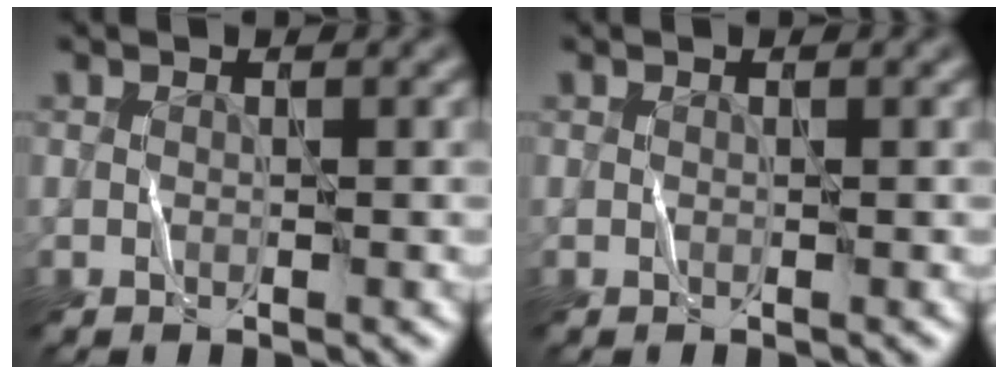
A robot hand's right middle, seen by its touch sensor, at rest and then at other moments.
{"total": 0.0}